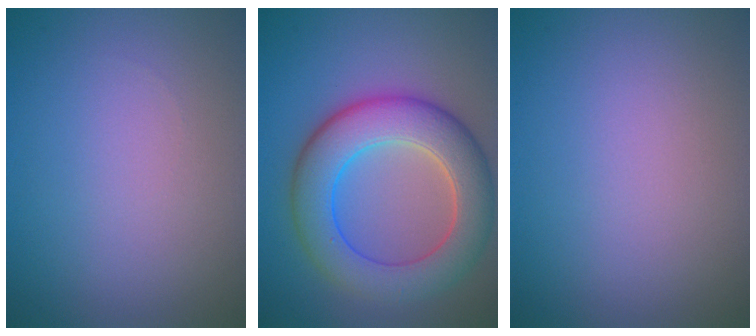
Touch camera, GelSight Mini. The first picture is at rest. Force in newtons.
{"total": 8.3, "press": 8.3, "slide": 0.2}
{"total": 0.0}